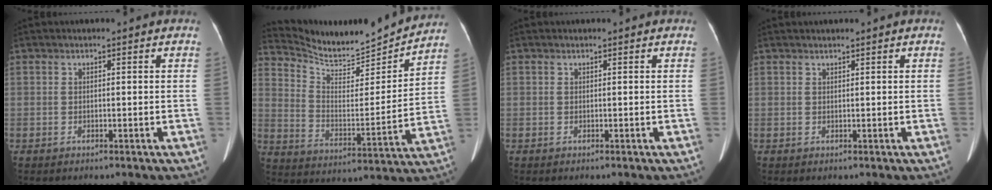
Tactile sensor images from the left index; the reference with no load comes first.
{"total": 15.6, "force": [15.3, 1.5, 2.8], "torque": [-0.062, -0.028, 0.239]}
{"total": 0.0}
{"total": 0.5, "force": [0.5, -0.1, 0.2], "torque": [-0.003, 0.009, 0.012]}